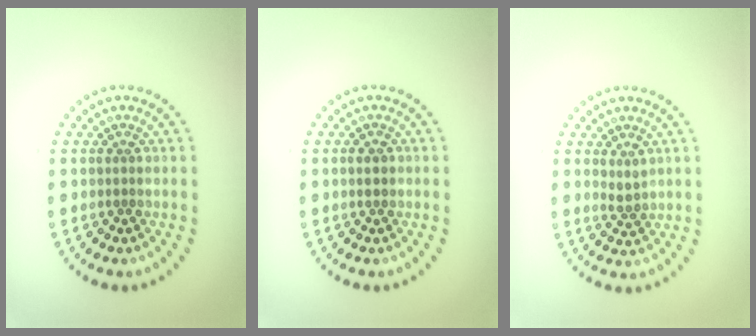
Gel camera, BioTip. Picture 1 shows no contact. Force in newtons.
{"total": 0.7, "press": 0.7, "slide": 0.2}
{"total": 1.2, "press": 1.1, "slide": 0.6}